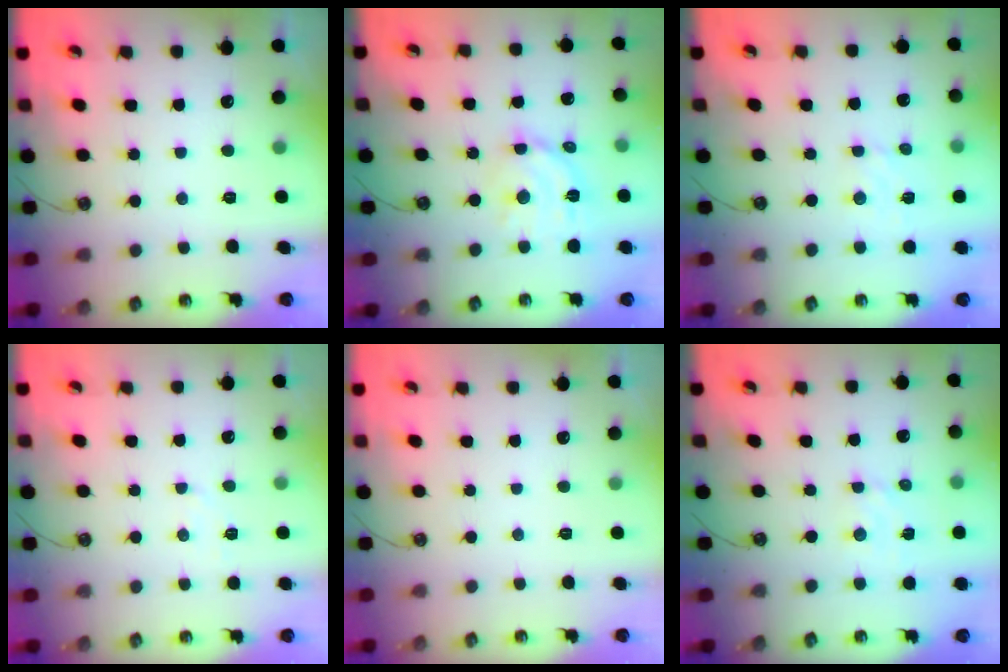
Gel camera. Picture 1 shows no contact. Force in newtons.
{"total": 11.7, "press": 11.7, "slide": 0.9}
{"total": 3.6, "press": 3.6, "slide": 0.2}
{"total": 3.7, "press": 3.7, "slide": 0.6}
{"total": 0.0}
{"total": 2.3, "press": 2.3, "slide": 0.4}